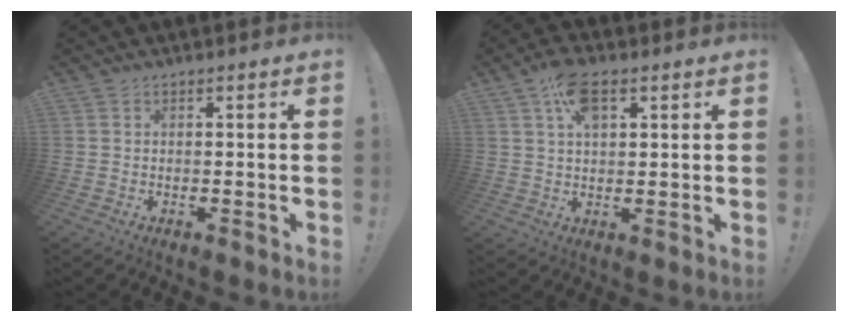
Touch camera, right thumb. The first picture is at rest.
{"total": 8.3, "force": [3.6, 4.4, 6.1], "torque": [-0.101, 0.001, 0.066]}